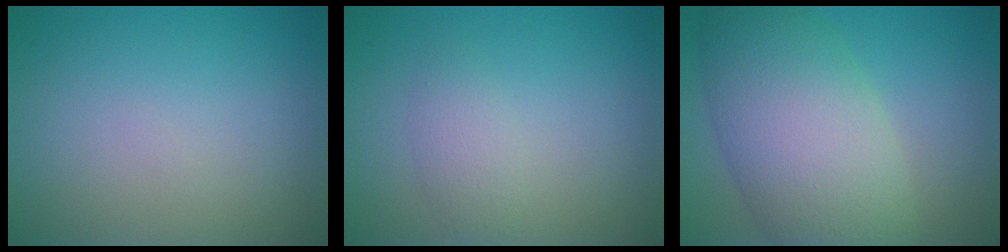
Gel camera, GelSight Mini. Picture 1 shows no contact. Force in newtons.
{"total": 1.8, "press": 1.8, "slide": 0.1}
{"total": 9.9, "press": 9.9, "slide": 0.4}